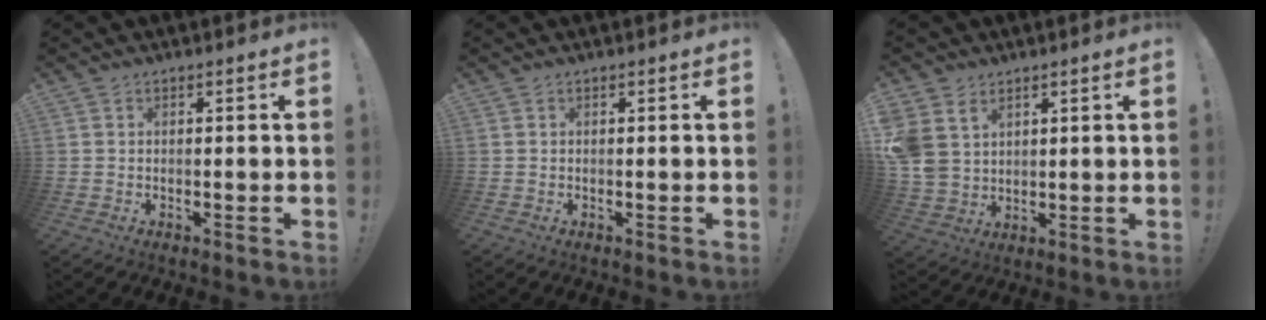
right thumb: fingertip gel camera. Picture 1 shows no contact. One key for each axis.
{"total": 0.0}
{"total": 8.2, "fx": 4.2, "fy": 6.1, "fz": 3.5, "tx": -0.073, "ty": -0.023, "tz": 0.085}